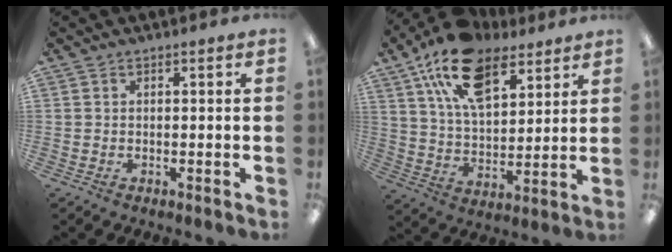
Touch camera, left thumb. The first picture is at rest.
{"total": 18.6, "force": [11.4, 9.7, 11.1], "torque": [-0.195, -0.040, 0.205]}